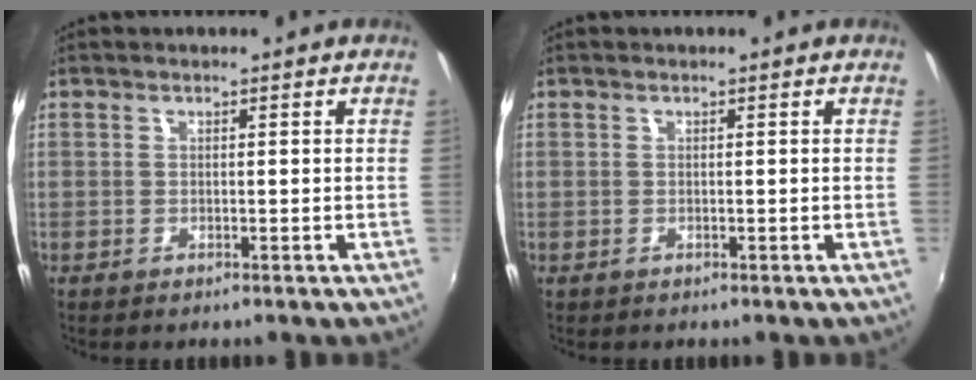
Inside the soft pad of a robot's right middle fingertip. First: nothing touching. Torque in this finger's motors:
{"motor_torque": [0.72, -0.56, -0.01, 0.02]}